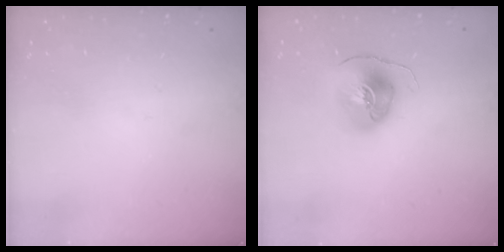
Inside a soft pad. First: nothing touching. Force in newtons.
{"total": 9.9, "press": 9.9, "slide": 1.3}